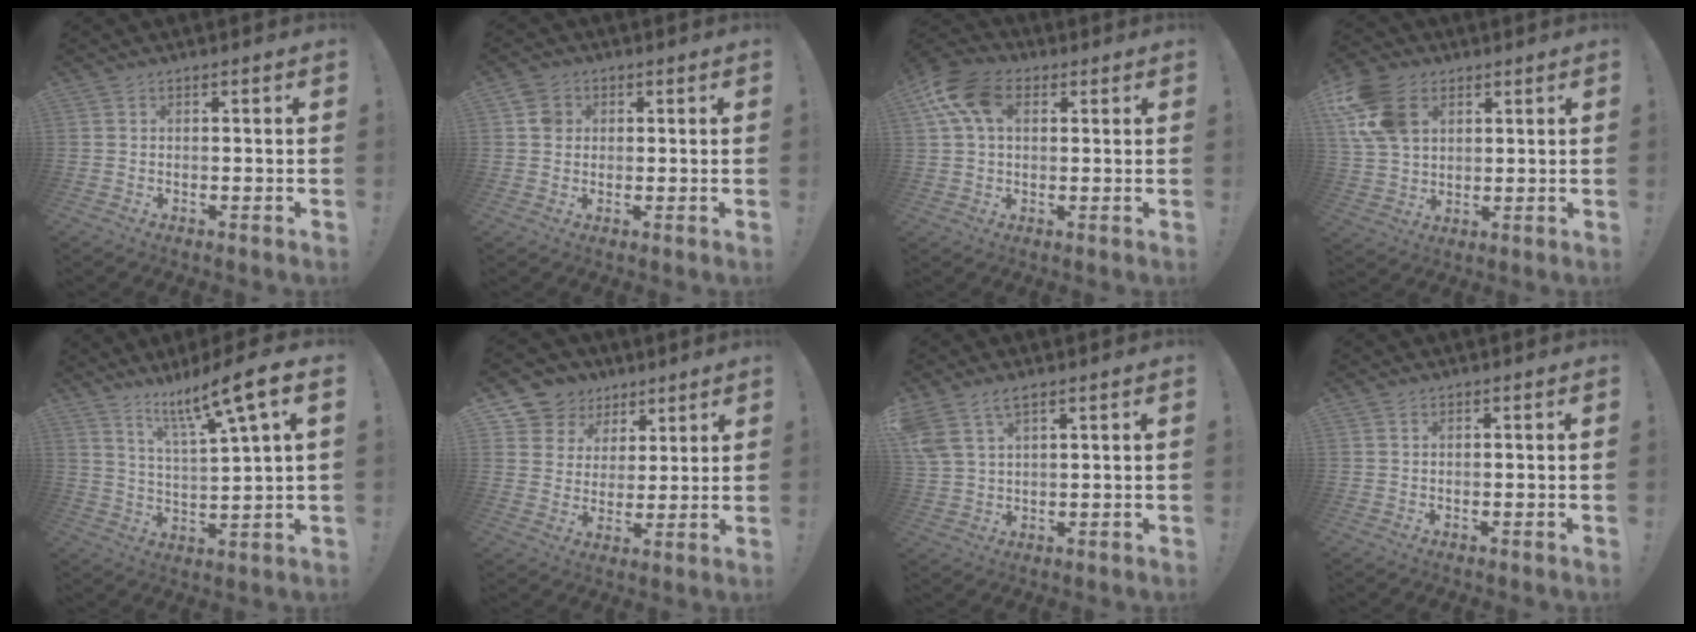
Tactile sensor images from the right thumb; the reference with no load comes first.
{"total": 4.1, "force": [1.0, 3.7, 1.4], "torque": [-0.002, 0.001, 0.016]}
{"total": 14.0, "force": [4.9, 8.9, 9.7], "torque": [-0.174, -0.002, 0.094]}
{"total": 14.9, "force": [5.3, 10.9, 8.5], "torque": [-0.158, -0.014, 0.108]}
{"total": 12.4, "force": [8.0, 0.5, 9.5], "torque": [-0.156, -0.055, 0.117]}
{"total": 9.6, "force": [5.6, 7.8, 1.4], "torque": [-0.026, -0.043, 0.115]}
{"total": 6.6, "force": [4.6, 3.0, 3.7], "torque": [-0.073, -0.015, 0.092]}
{"total": 0.6, "force": [0.4, 0.1, 0.4], "torque": [-0.004, -0.002, 0.007]}